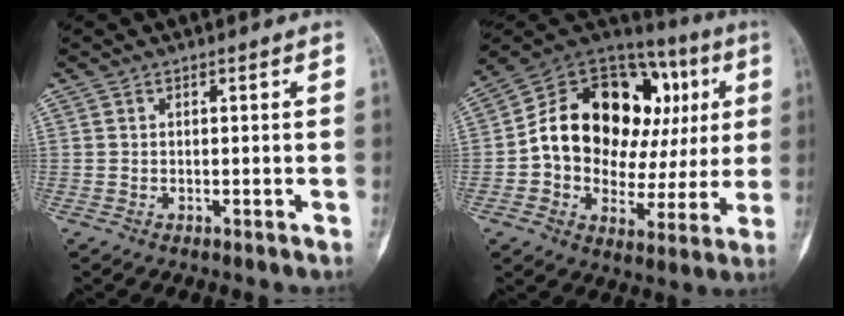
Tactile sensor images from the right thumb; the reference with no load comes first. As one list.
[{"total": 27.4, "force": [4.9, 17.7, 20.4], "torque": [-0.270, 0.048, 0.081]}]